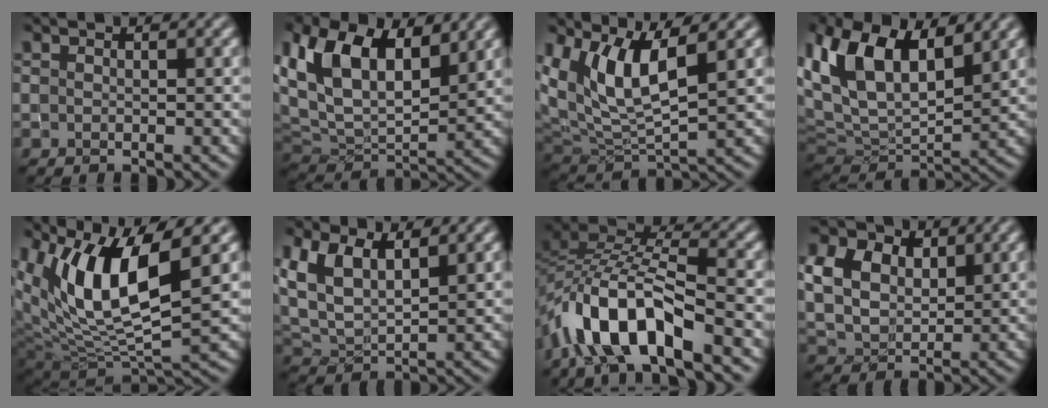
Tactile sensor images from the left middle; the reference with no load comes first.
{"total": 11.5, "force": [4.3, 6.5, 8.4], "torque": [-0.180, -0.002, 0.082]}
{"total": 8.0, "force": [3.3, 3.1, 6.6], "torque": [-0.145, -0.007, 0.065]}
{"total": 12.0, "force": [4.6, 6.4, 9.1], "torque": [-0.197, 0.003, 0.086]}
{"total": 10.3, "force": [4.1, 3.9, 8.6], "torque": [-0.158, -0.011, 0.079]}
{"total": 6.3, "force": [2.7, 3.2, 4.7], "torque": [-0.113, 0.004, 0.049]}
{"total": 9.4, "force": [-5.5, 3.4, 6.8], "torque": [-0.124, 0.013, -0.109]}
{"total": 9.9, "force": [4.6, 6.8, 5.5], "torque": [-0.130, 0.028, 0.068]}